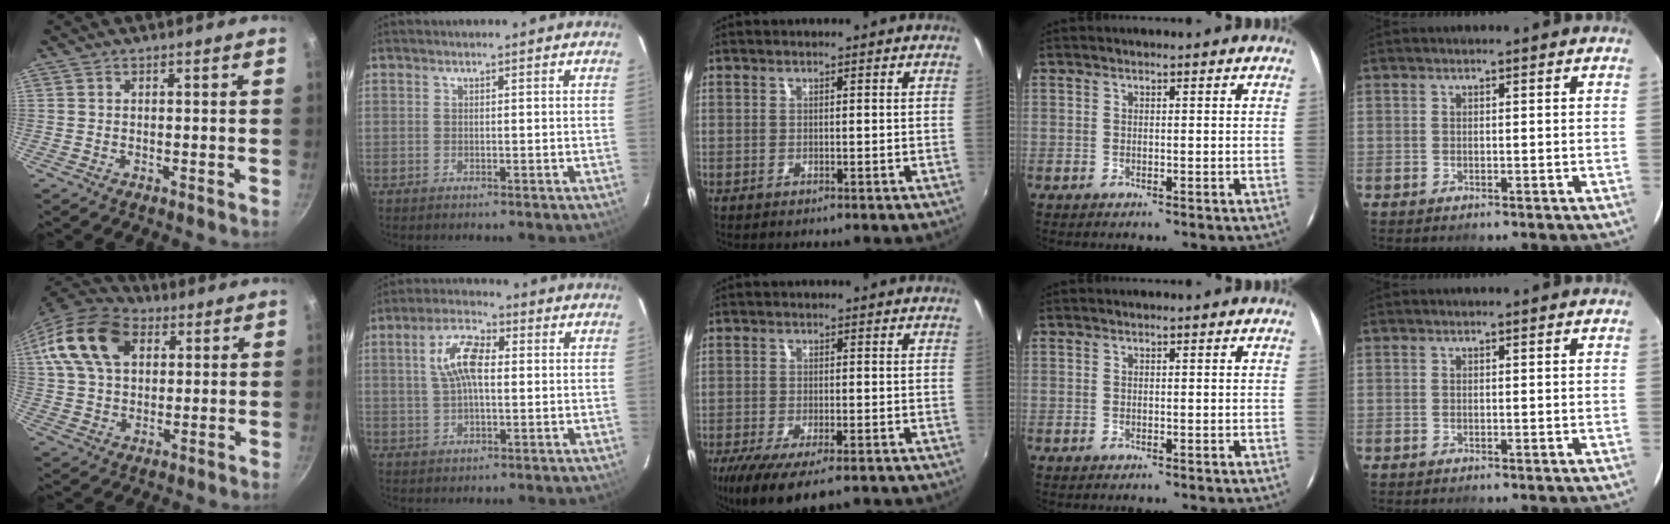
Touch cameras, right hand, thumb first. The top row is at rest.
{"thumb": {"total": 18.1, "force": [6.2, 12.2, 11.8], "torque": [-0.214, 0.013, 0.102]}, "index": {"total": 8.6, "force": [1.4, 4.0, 7.4], "torque": [-0.146, 0.020, 0.027]}, "middle": {"total": 10.6, "force": [-6.9, 3.3, 7.4], "torque": [-0.156, -0.043, -0.115]}}